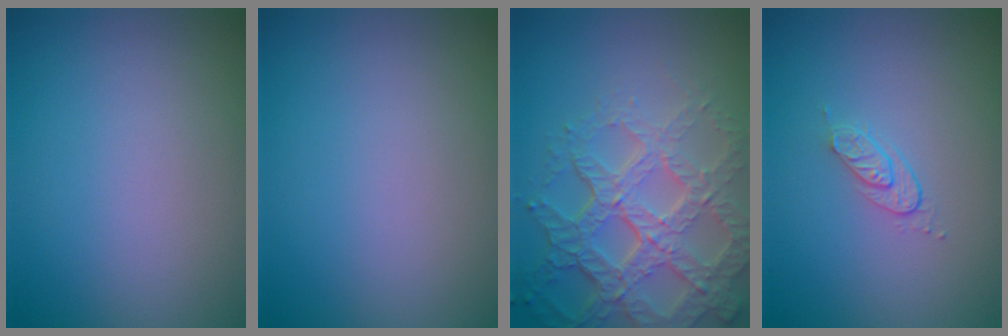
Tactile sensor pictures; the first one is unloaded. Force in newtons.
{"total": 0.0}
{"total": 7.4, "press": 5.3, "slide": 5.2}
{"total": 1.5, "press": 0.8, "slide": 1.3}